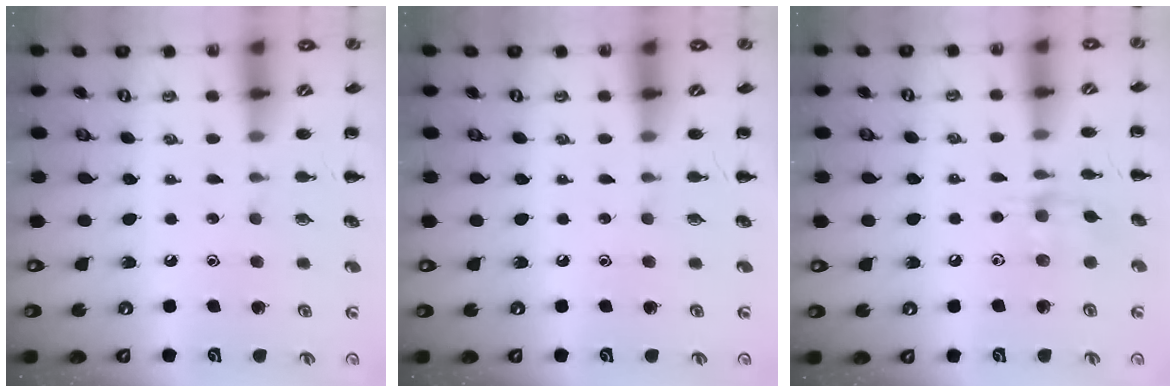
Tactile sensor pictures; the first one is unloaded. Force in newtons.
{"total": 0.0}
{"total": 7.7, "press": 7.7, "slide": 0.6}